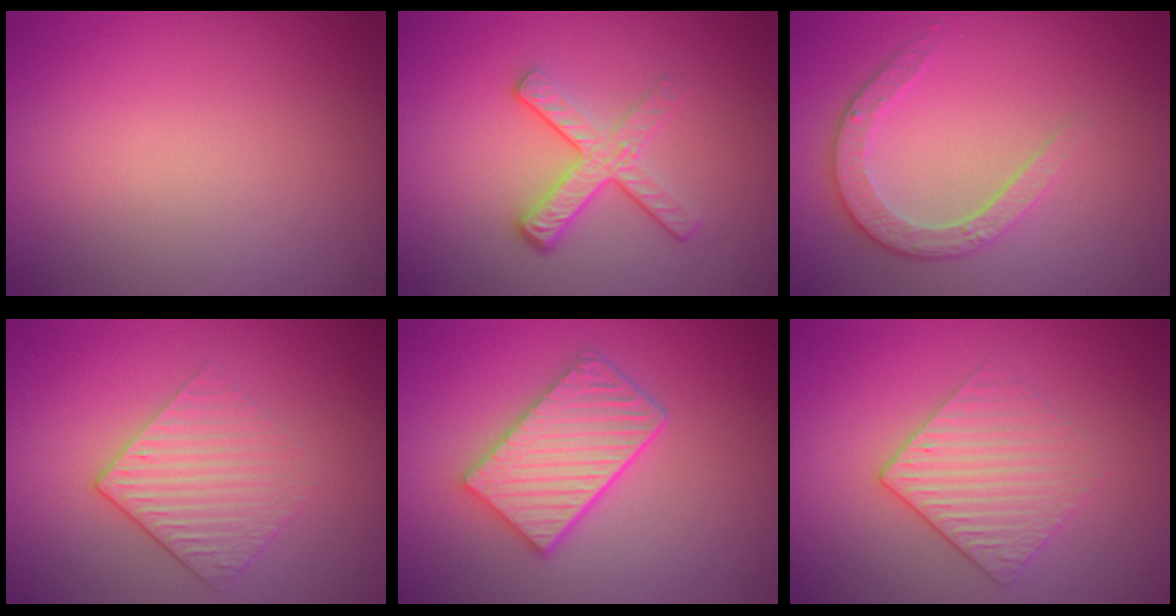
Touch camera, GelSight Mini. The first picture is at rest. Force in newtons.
{"total": 4.2, "press": 2.7, "slide": 3.3}
{"total": 3.5, "press": 2.8, "slide": 2.2}
{"total": 3.4, "press": 2.6, "slide": 2.3}
{"total": 5.0, "press": 4.2, "slide": 2.8}
{"total": 3.0, "press": 2.7, "slide": 1.3}